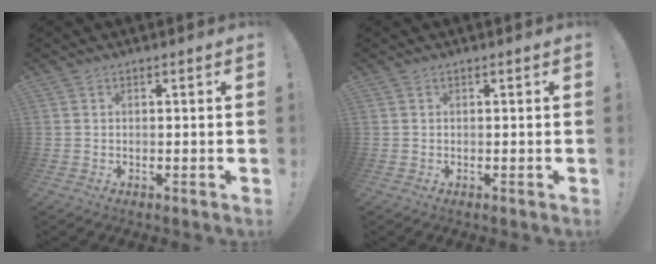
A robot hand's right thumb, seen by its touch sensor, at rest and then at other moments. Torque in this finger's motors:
{"motor_torque": [0.00, 0.00, -0.03, -0.03, 0.00]}